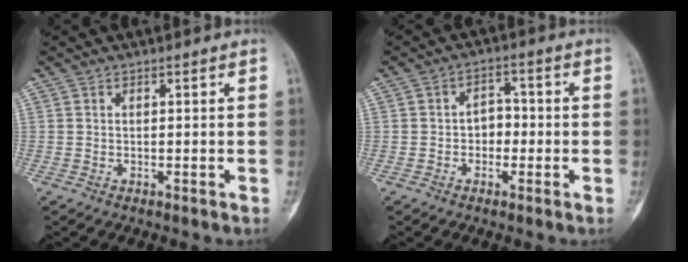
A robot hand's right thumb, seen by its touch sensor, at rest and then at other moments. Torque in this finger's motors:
{"motor_torque": [0.57, 0.57, 0.42, -0.08, -0.03]}